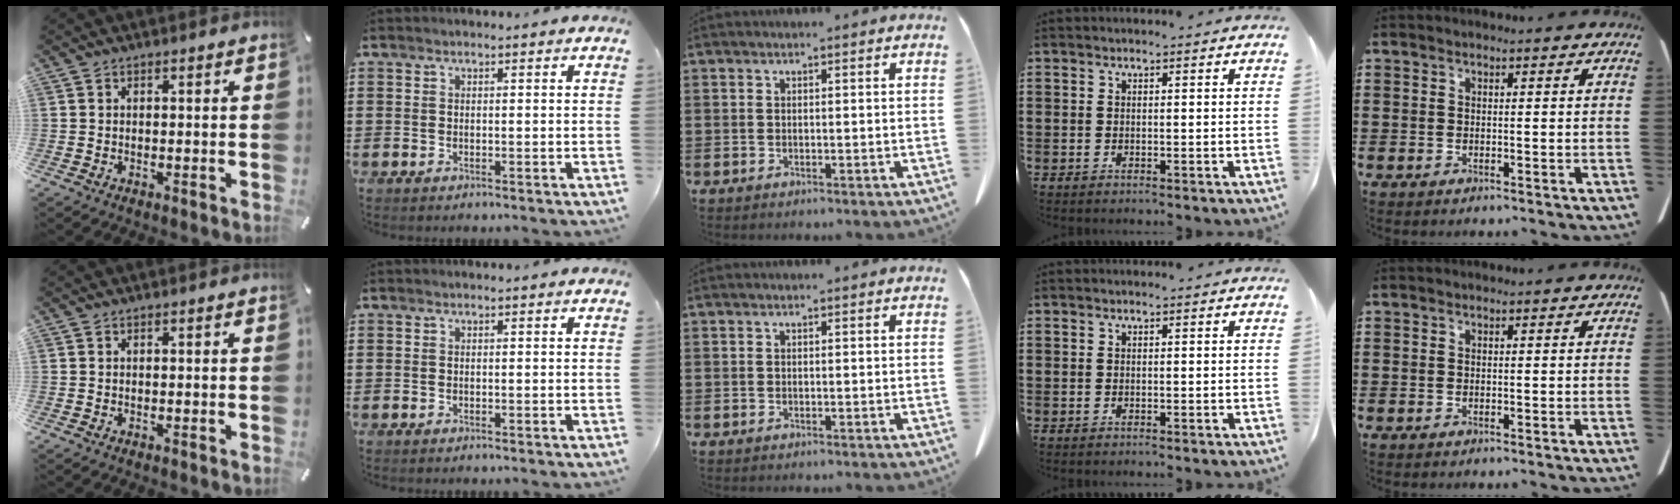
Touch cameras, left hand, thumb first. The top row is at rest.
{}